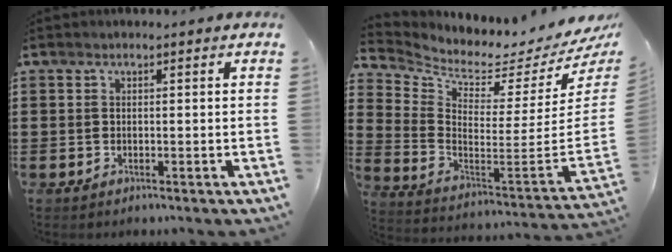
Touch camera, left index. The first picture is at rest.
{"total": 1.9, "force": [1.3, 1.0, 1.0], "torque": [-0.038, -0.046, 0.013]}